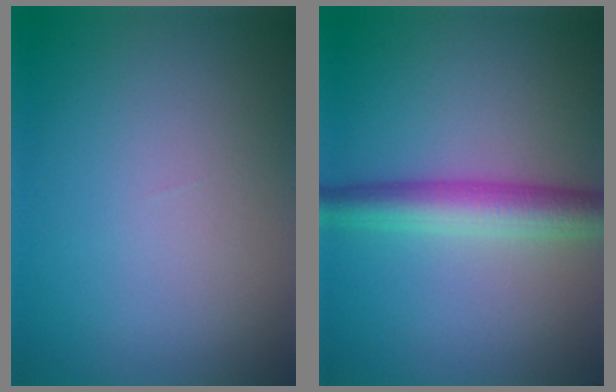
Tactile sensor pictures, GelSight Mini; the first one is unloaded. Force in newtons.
{"total": 4.5, "press": 4.5, "slide": 0.1}